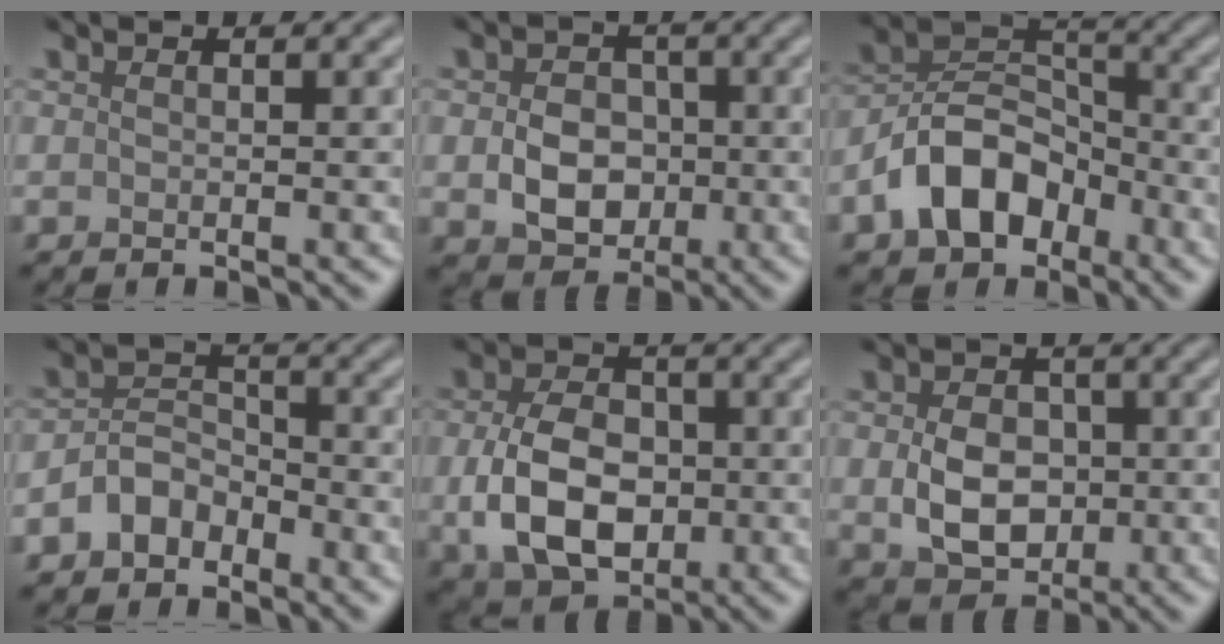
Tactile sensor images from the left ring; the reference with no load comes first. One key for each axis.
{"total": 4.9, "fx": -0.7, "fy": 3.8, "fz": 2.9, "tx": -0.050, "ty": -0.004, "tz": -0.012}
{"total": 7.5, "fx": -3.9, "fy": 4.9, "fz": 4.2, "tx": -0.071, "ty": 0.006, "tz": -0.086}
{"total": 3.4, "fx": -2.0, "fy": 2.3, "fz": 1.4, "tx": -0.019, "ty": 0.010, "tz": -0.045}
{"total": 8.1, "fx": -1.0, "fy": 5.6, "fz": 5.7, "tx": -0.121, "ty": -0.011, "tz": -0.017}
{"total": 5.6, "fx": -0.4, "fy": 4.2, "fz": 3.7, "tx": -0.072, "ty": -0.007, "tz": -0.007}